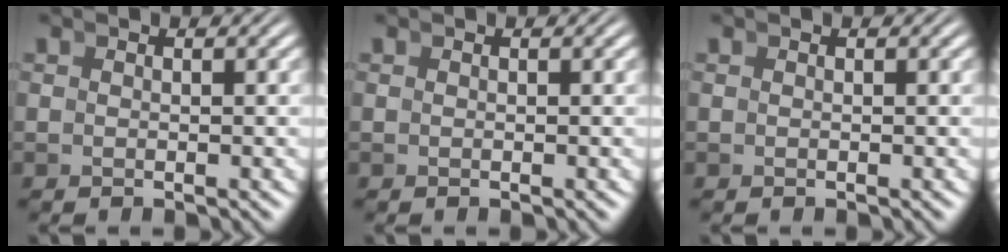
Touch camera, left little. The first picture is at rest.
{"total": 0.0}
{"total": 0.0}